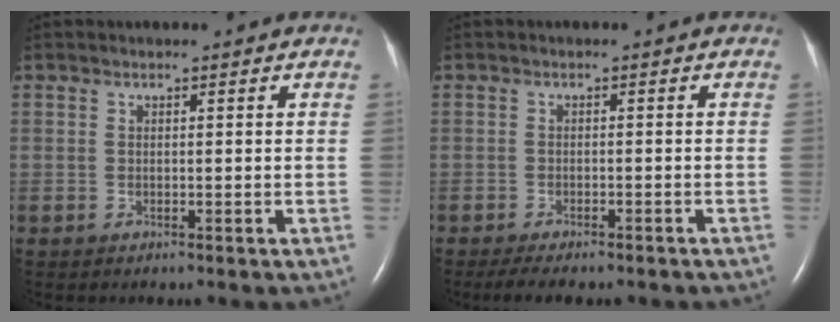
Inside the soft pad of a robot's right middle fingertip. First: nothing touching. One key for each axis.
{"total": 8.3, "fx": -7.0, "fy": 2.0, "fz": 4.1, "tx": -0.058, "ty": -0.006, "tz": -0.089}